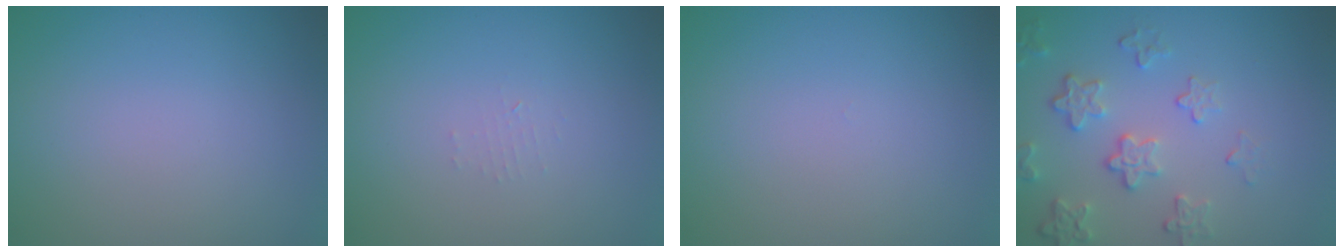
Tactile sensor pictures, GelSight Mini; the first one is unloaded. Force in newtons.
{"total": 0.7, "press": 0.7, "slide": 0.1}
{"total": 0.0}
{"total": 4.1, "press": 3.2, "slide": 2.5}